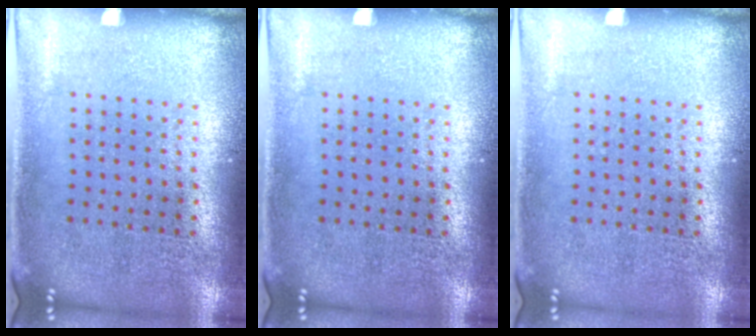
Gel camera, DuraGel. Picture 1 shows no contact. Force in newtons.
{"total": 0.0}
{"total": 0.0}